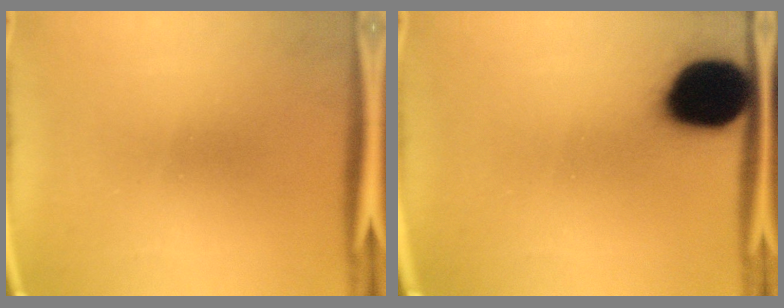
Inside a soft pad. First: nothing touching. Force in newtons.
{"total": 19.9}